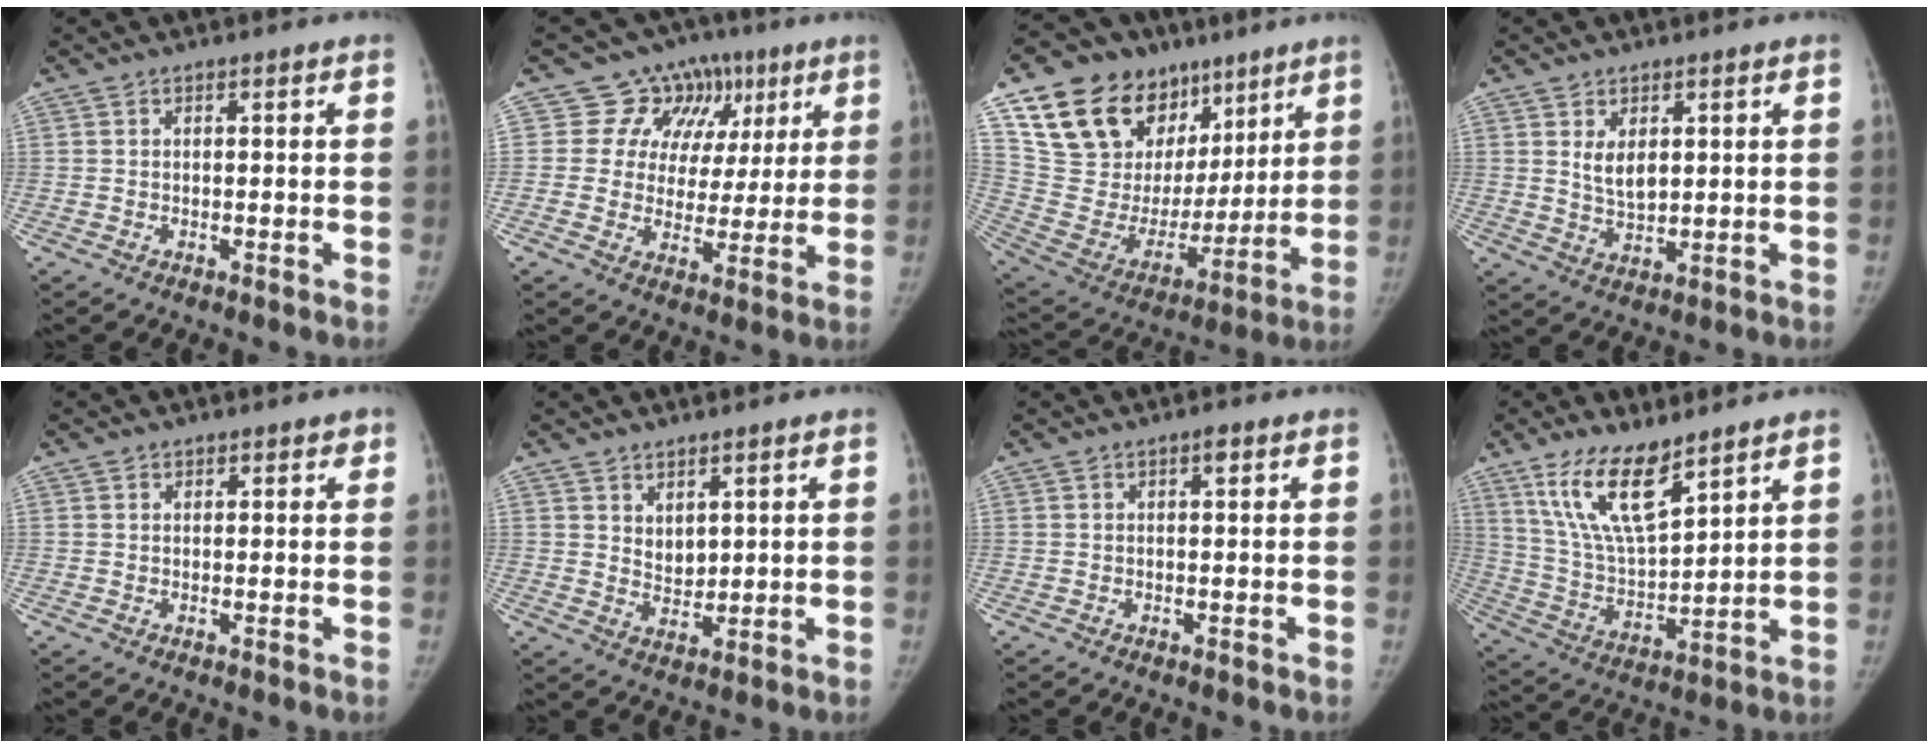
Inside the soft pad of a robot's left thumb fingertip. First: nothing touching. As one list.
[{"total": 12.8, "force": [5.6, 10.9, 3.7], "torque": [0.005, 0.004, 0.080]}, {"total": 26.9, "force": [14.5, 17.6, 14.3], "torque": [-0.205, -0.005, 0.270]}, {"total": 5.0, "force": [1.6, 2.8, 3.8], "torque": [-0.054, -0.016, 0.038]}, {"total": 1.6, "force": [1.0, 1.2, 0.2], "torque": [0.016, -0.004, 0.009]}, {"total": 3.9, "force": [2.1, 2.5, 2.2], "torque": [-0.022, -0.021, 0.046]}, {"total": 1.3, "force": [0.6, 0.4, 1.1], "torque": [-0.013, 0.001, 0.007]}, {"total": 14.2, "force": [9.3, 4.5, 9.7], "torque": [-0.166, -0.052, 0.193]}]